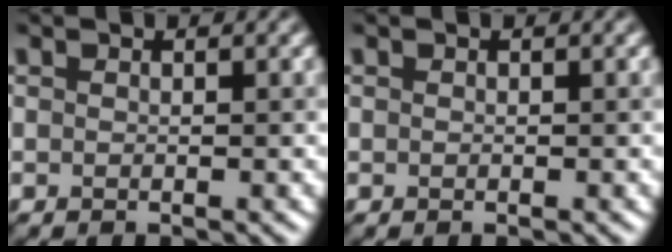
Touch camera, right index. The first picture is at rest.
{"total": 0.0}